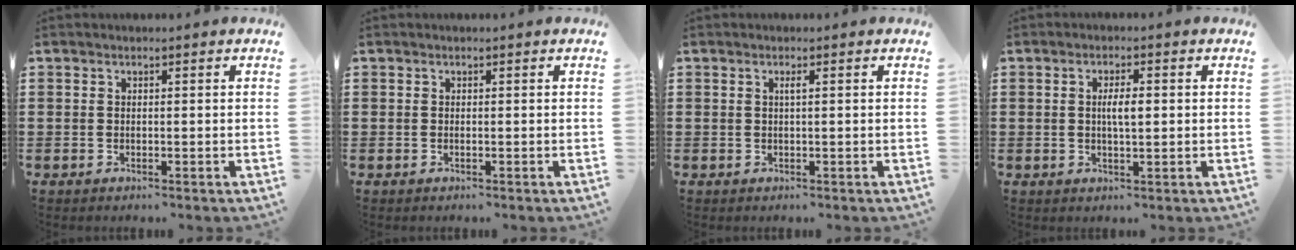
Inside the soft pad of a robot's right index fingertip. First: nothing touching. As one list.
[{"total": 0.0}, {"total": 0.8, "force": [0.2, -0.1, 0.8], "torque": [-0.015, -0.002, 0.003]}, {"total": 3.1, "force": [0.1, 0.9, 3.0], "torque": [-0.056, 0.000, -0.001]}]